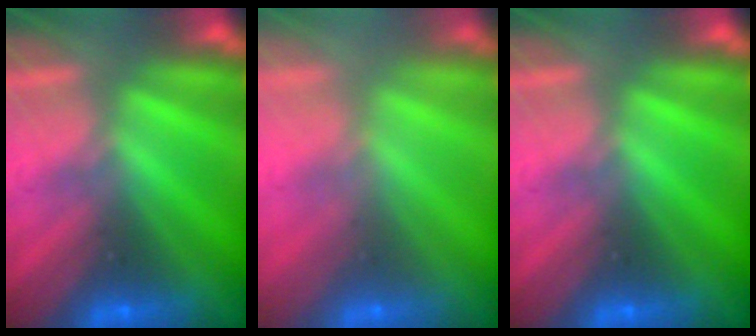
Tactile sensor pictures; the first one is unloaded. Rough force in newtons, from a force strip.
{"total": 3.0}
{"total": 0.0}